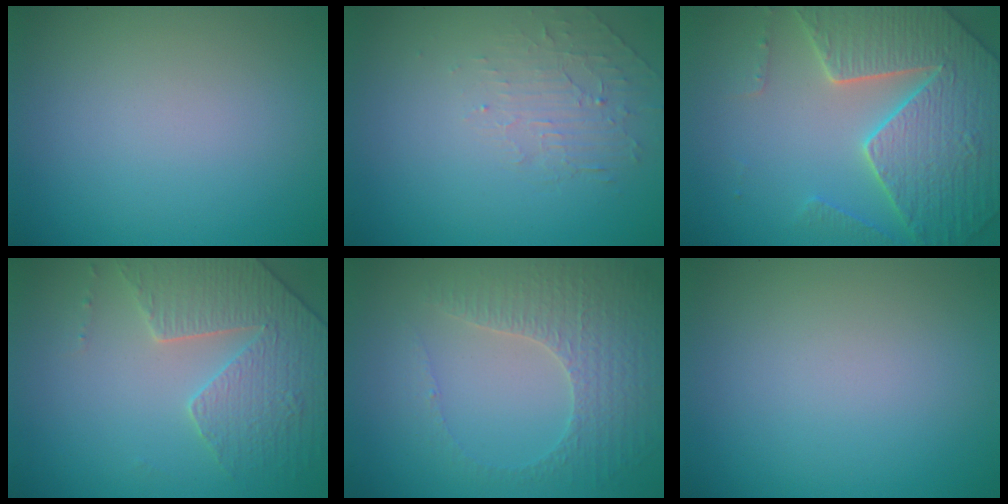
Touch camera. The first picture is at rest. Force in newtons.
{"total": 1.9, "press": 0.6, "slide": 1.8}
{"total": 7.5, "press": 7.3, "slide": 1.9}
{"total": 4.0, "press": 3.9, "slide": 1.2}
{"total": 3.4, "press": 3.2, "slide": 1.1}
{"total": 0.0}